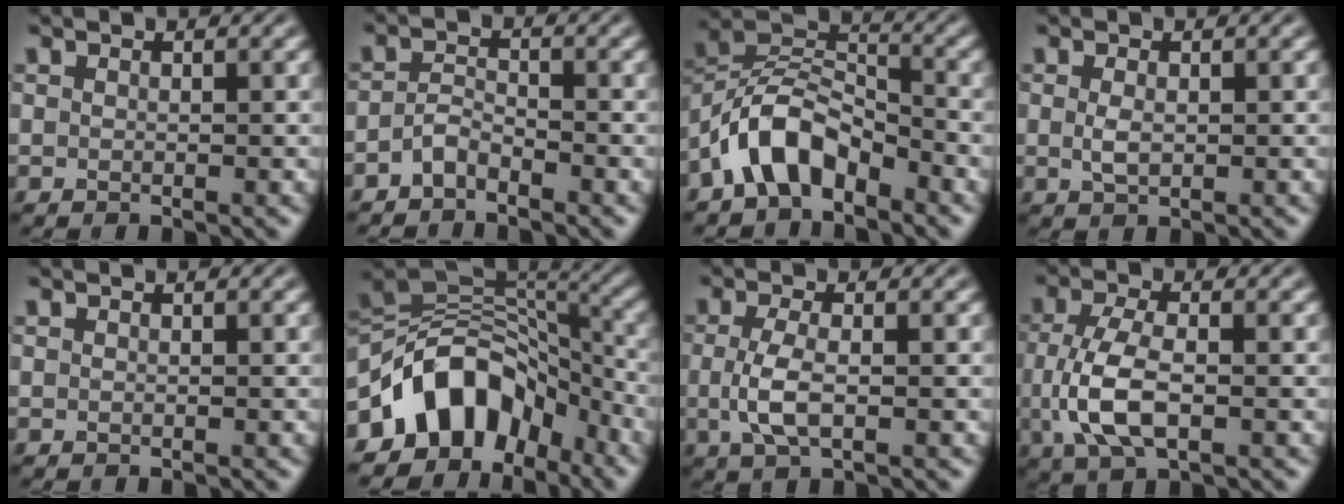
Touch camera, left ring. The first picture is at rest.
{"total": 1.8, "force": [-1.5, 0.6, 0.8], "torque": [-0.018, 0.007, -0.034]}
{"total": 6.1, "force": [-3.9, 3.1, 3.5], "torque": [-0.059, 0.014, -0.084]}
{"total": 1.4, "force": [0.1, 0.8, 1.2], "torque": [-0.029, -0.003, 0.003]}
{"total": 0.0}
{"total": 10.6, "force": [-5.5, 6.8, 5.9], "torque": [-0.082, 0.026, -0.116]}
{"total": 3.2, "force": [-0.3, 1.3, 3.0], "torque": [-0.071, -0.004, -0.008]}
{"total": 5.7, "force": [-0.9, 2.7, 5.0], "torque": [-0.116, -0.004, -0.017]}